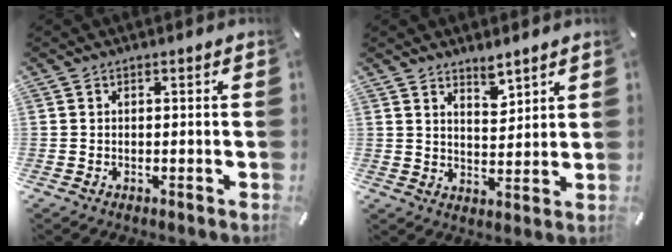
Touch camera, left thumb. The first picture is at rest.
{"total": 4.6, "force": [4.2, 1.8, 0.6], "torque": [0.002, -0.031, 0.076]}